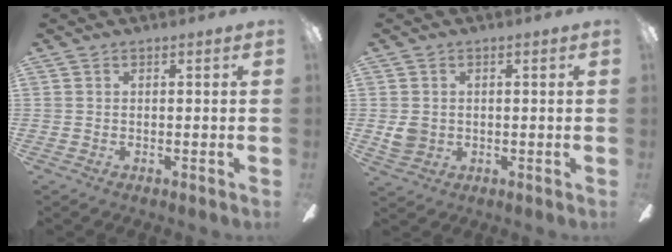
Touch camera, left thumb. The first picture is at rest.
{"total": 3.9, "force": [0.2, 3.6, 1.6], "torque": [-0.023, 0.007, 0.006]}